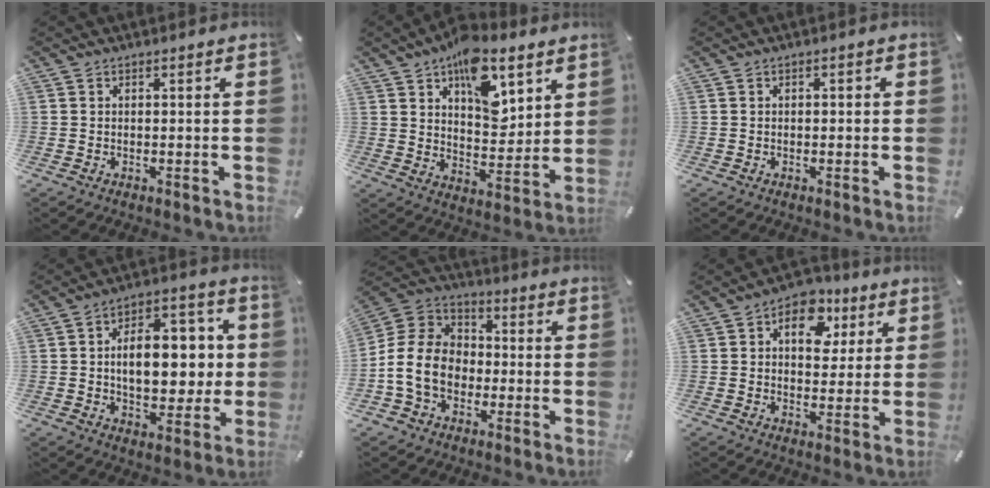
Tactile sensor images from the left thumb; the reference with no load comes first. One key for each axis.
{"total": 15.2, "fx": 8.3, "fy": 8.5, "fz": 9.6, "tx": -0.124, "ty": -0.044, "tz": 0.143}
{"total": 0.8, "fx": -0.4, "fy": 0.5, "fz": 0.5, "tx": -0.009, "ty": 0.002, "tz": -0.008}
{"total": 15.1, "fx": 0.5, "fy": 9.7, "fz": 11.6, "tx": -0.155, "ty": 0.008, "tz": 0.011}
{"total": 12.7, "fx": -3.2, "fy": 10.4, "fz": 6.6, "tx": -0.154, "ty": 0.024, "tz": -0.059}
{"total": 10.4, "fx": 3.5, "fy": 7.5, "fz": 6.3, "tx": -0.073, "ty": -0.010, "tz": 0.055}